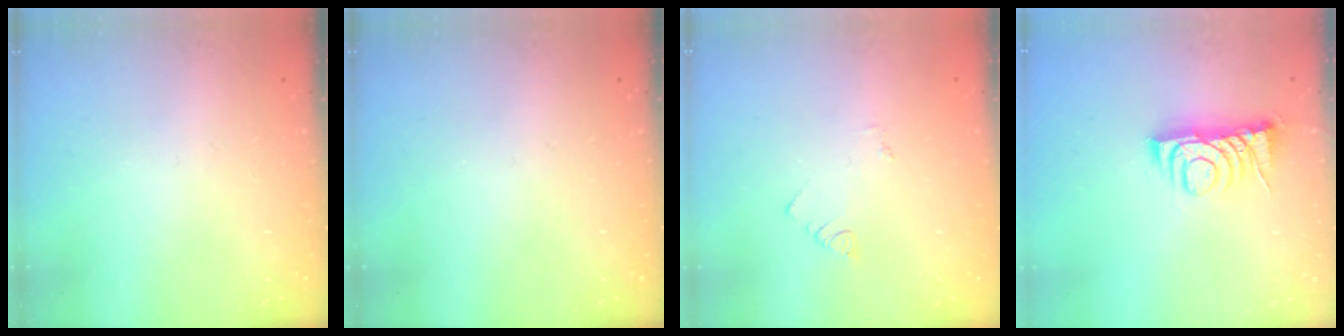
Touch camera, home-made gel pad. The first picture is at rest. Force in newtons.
{"total": 0.0}
{"total": 1.1, "press": 1.1, "slide": 0.3}
{"total": 7.8, "press": 7.7, "slide": 0.7}